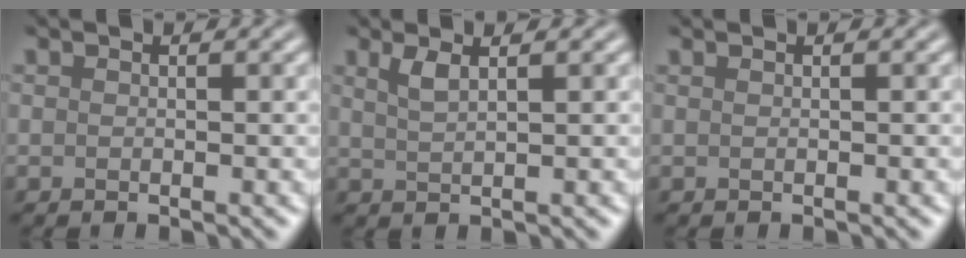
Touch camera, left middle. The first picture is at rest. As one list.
[{"total": 0.6, "force": [0.2, -0.4, 0.4], "torque": [-0.019, -0.005, 0.031]}, {"total": 1.6, "force": [0.9, 0.9, 1.0], "torque": [-0.007, 0.017, 0.005]}]